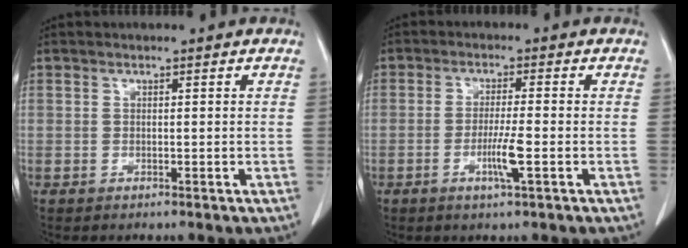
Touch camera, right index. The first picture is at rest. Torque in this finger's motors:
{"motor_torque": [0.08, -0.04, 0.05, 0.01]}